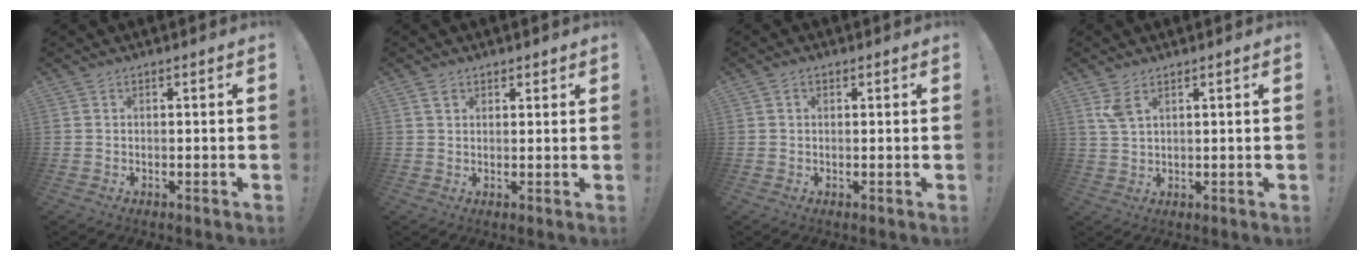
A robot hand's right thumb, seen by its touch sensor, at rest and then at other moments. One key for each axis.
{"total": 2.8, "fx": 1.8, "fy": 2.0, "fz": 1.1, "tx": -0.003, "ty": -0.006, "tz": 0.029}
{"total": 0.8, "fx": 0.3, "fy": 0.7, "fz": 0.3, "tx": -0.004, "ty": 0.002, "tz": 0.004}
{"total": 4.3, "fx": 2.7, "fy": 1.3, "fz": 3.1, "tx": -0.062, "ty": -0.009, "tz": 0.052}